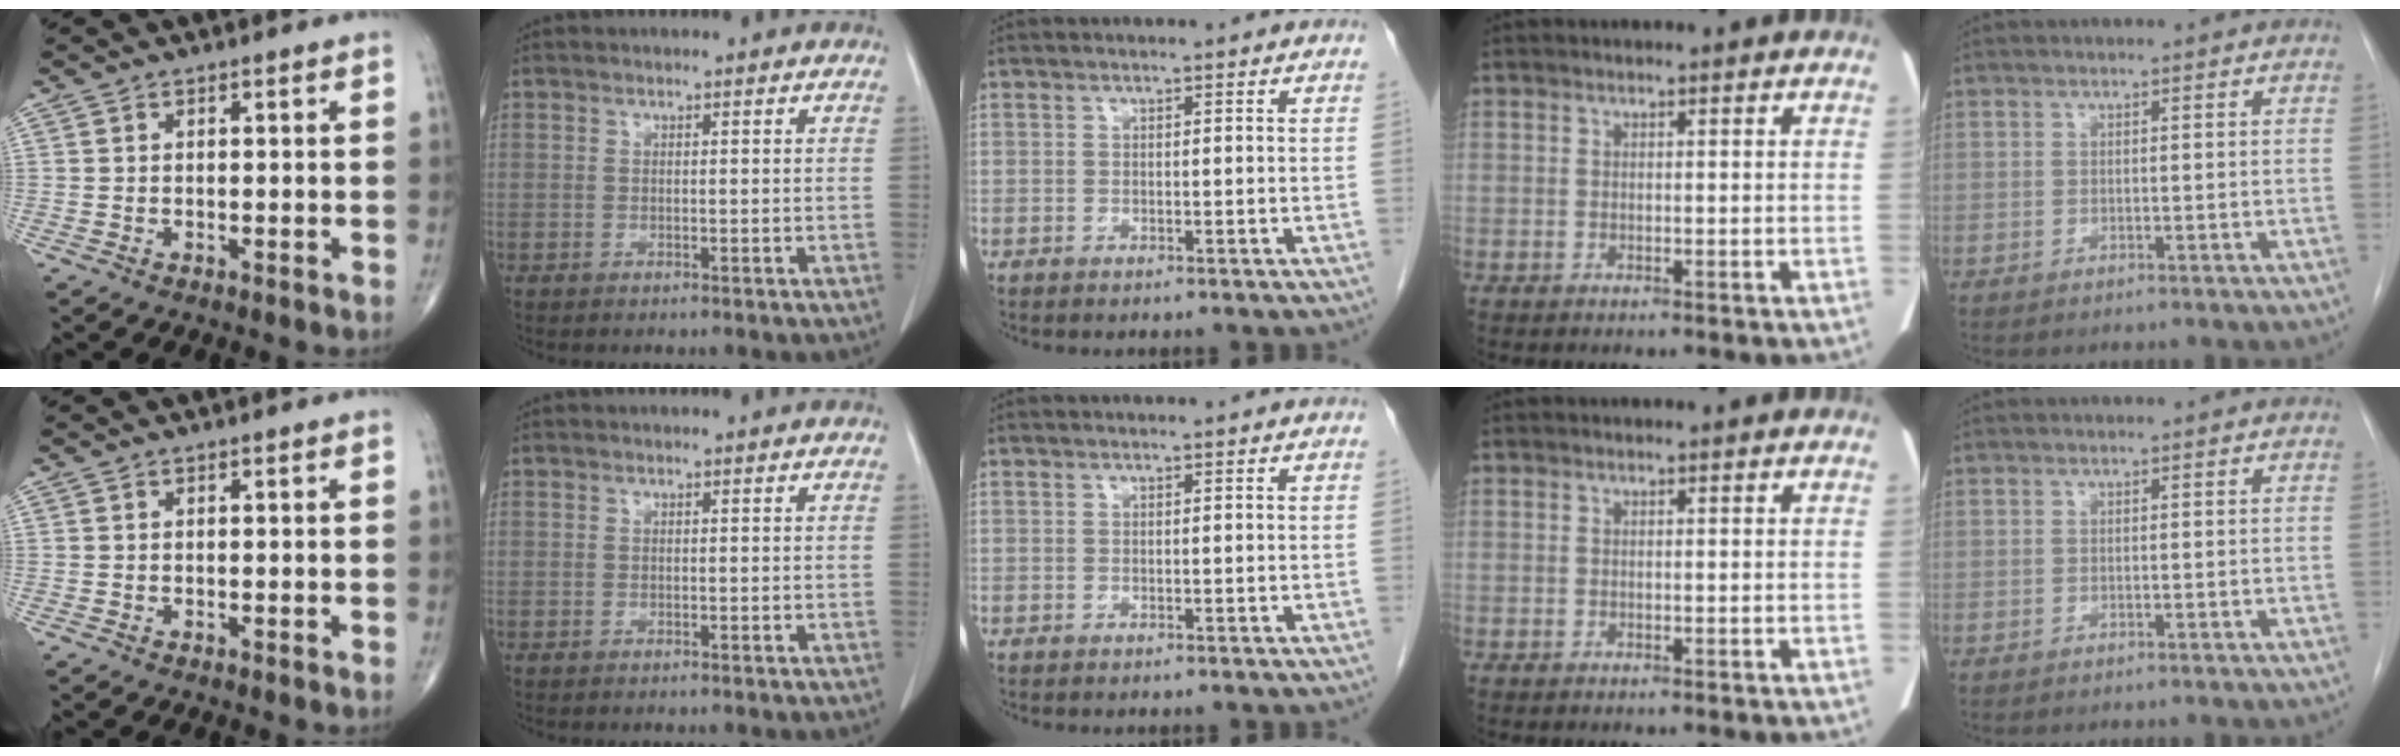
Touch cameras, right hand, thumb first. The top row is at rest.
{}